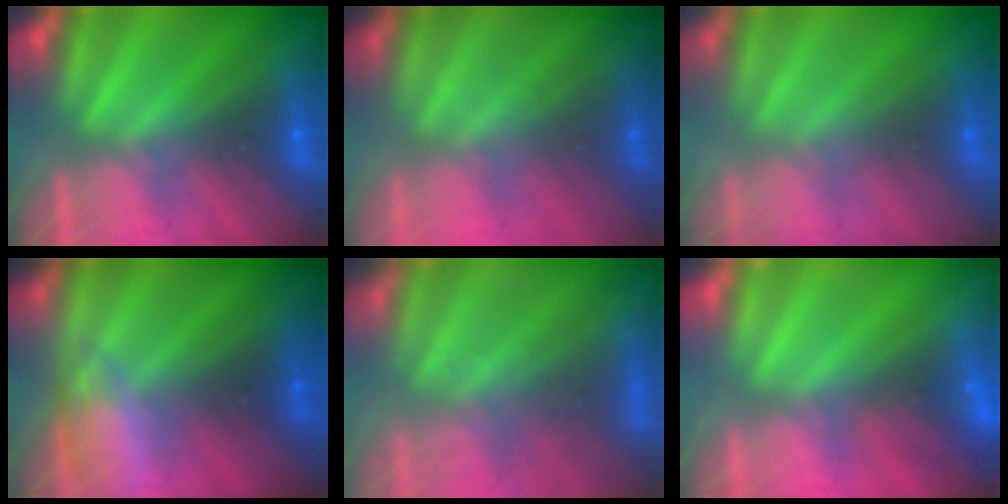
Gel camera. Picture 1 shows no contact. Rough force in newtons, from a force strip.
{"total": 1.3}
{"total": 9.1}
{"total": 2.9}
{"total": 9.3}
{"total": 2.5}